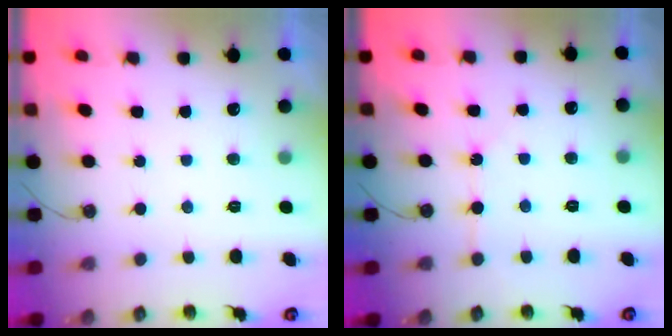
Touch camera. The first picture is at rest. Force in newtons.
{"total": 2.3, "press": 2.3, "slide": 0.4}